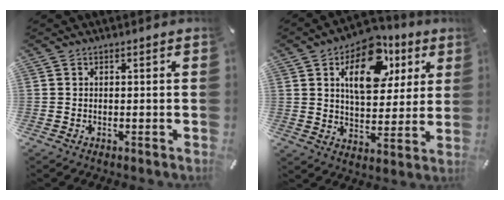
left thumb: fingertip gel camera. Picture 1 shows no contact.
{"total": 15.9, "force": [6.9, 9.8, 10.5], "torque": [-0.144, -0.018, 0.116]}